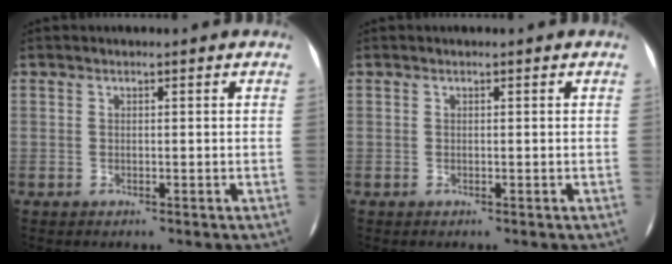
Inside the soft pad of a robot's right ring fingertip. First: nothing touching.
{"total": 0.0}